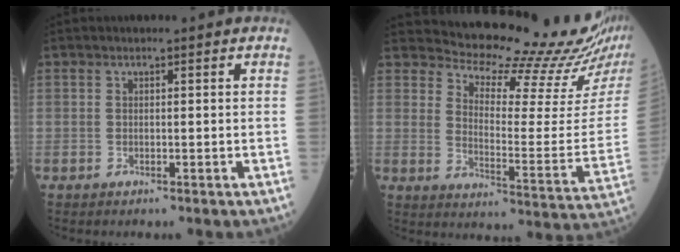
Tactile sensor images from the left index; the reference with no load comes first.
{"total": 19.5, "force": [18.5, 0.6, 5.9], "torque": [-0.096, -0.107, 0.223]}